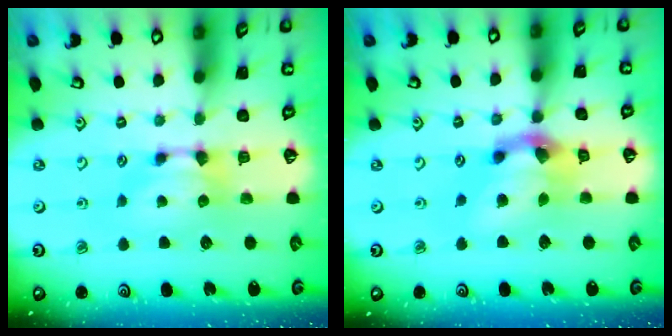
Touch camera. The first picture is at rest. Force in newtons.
{"total": 7.2, "press": 6.8, "slide": 2.4}